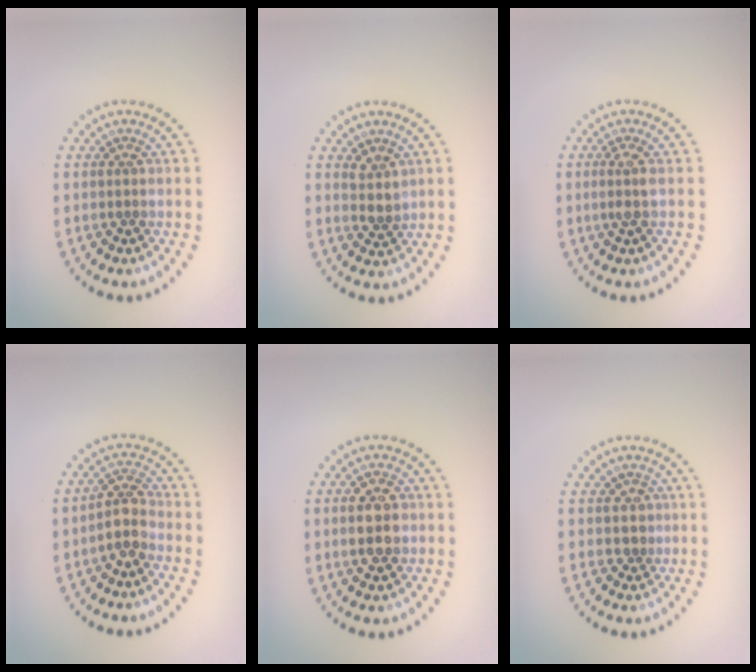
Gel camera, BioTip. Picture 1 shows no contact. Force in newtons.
{"total": 2.0, "press": 1.5, "slide": 1.3}
{"total": 1.3, "press": 1.0, "slide": 0.7}
{"total": 2.6, "press": 2.1, "slide": 1.5}
{"total": 3.8, "press": 3.8, "slide": 0.1}
{"total": 1.0, "press": 0.6, "slide": 0.8}